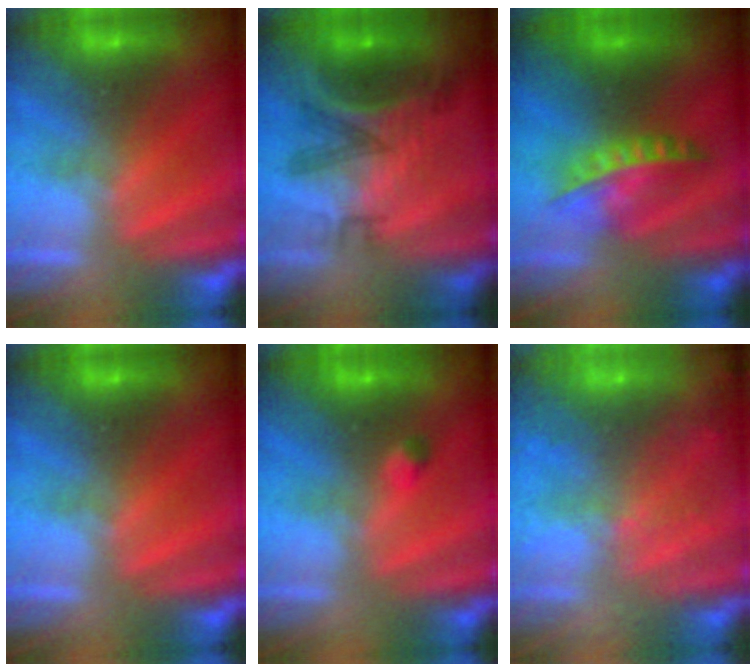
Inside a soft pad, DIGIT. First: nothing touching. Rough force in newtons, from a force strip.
{"total": 6.9}
{"total": 5.9}
{"total": 0.0}
{"total": 2.4}
{"total": 6.8}